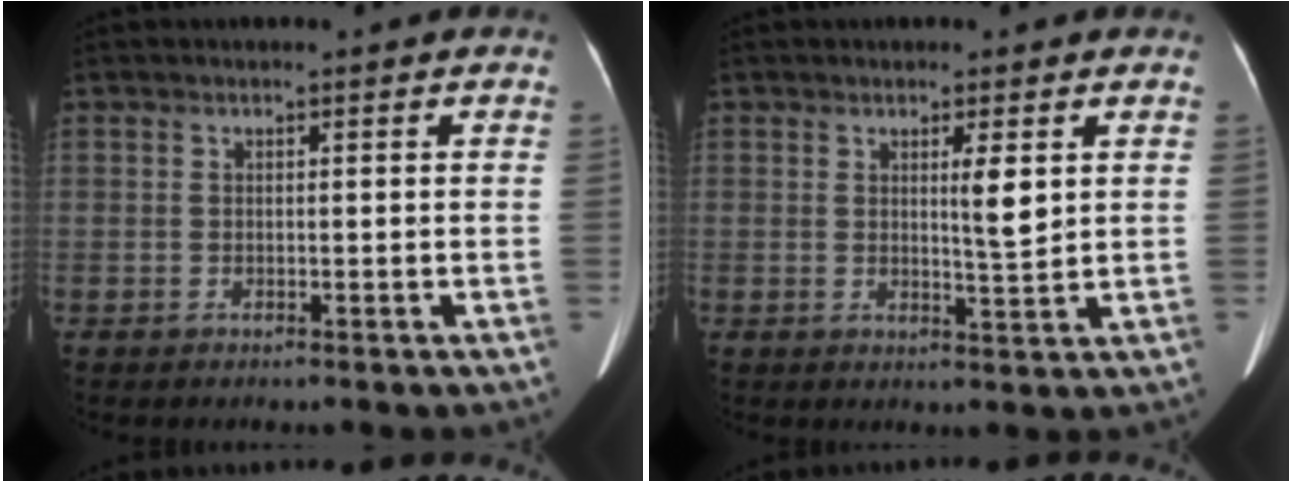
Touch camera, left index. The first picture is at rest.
{"total": 3.4, "force": [1.1, 0.2, 3.2], "torque": [-0.052, -0.008, 0.017]}